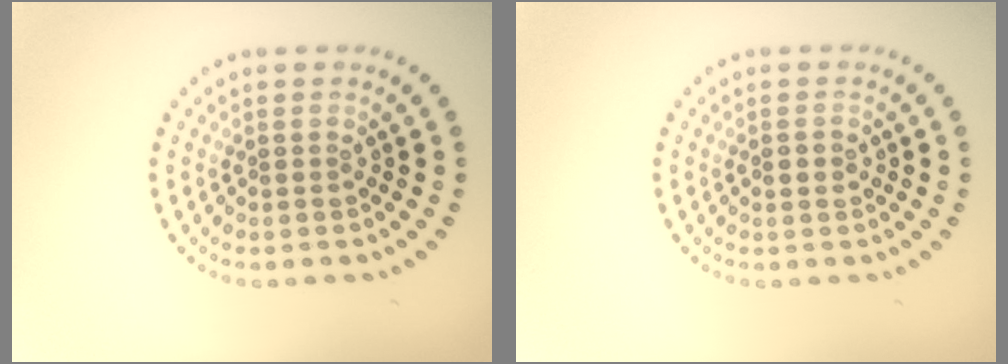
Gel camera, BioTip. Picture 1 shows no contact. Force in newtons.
{"total": 1.2, "press": 1.2, "slide": 0.0}